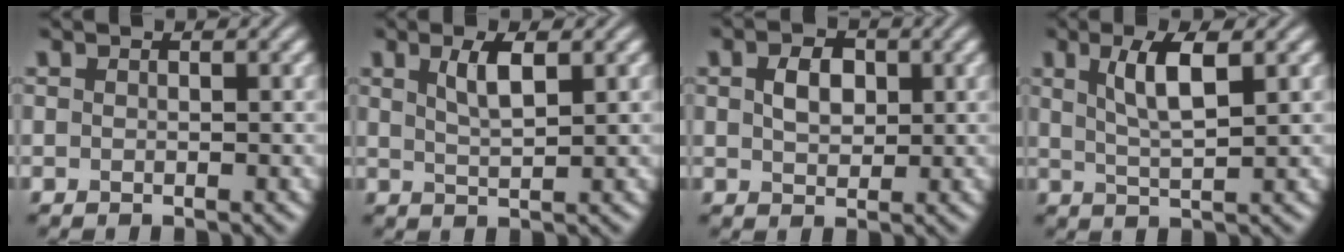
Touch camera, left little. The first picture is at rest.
{"total": 2.7, "force": [1.3, 0.7, 2.3], "torque": [-0.043, 0.001, 0.024]}
{"total": 2.9, "force": [0.6, 2.0, 2.0], "torque": [-0.044, 0.003, 0.012]}
{"total": 4.3, "force": [1.6, 1.1, 3.8], "torque": [-0.075, 0.000, 0.031]}